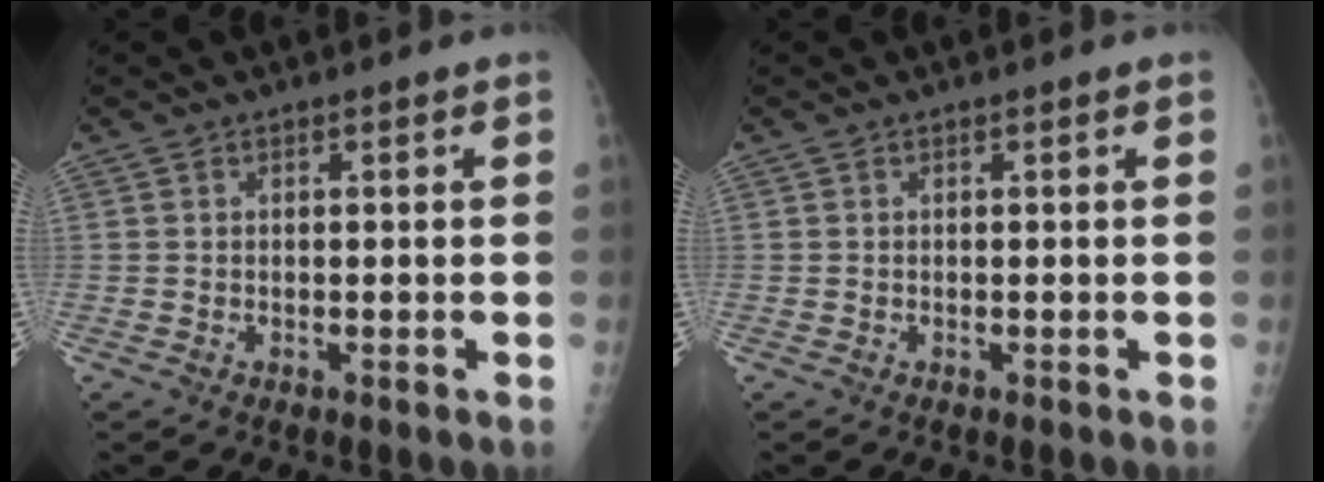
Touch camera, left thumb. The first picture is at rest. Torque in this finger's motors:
{"motor_torque": [-0.01, 0.01, -0.09, -0.06, 0.00]}